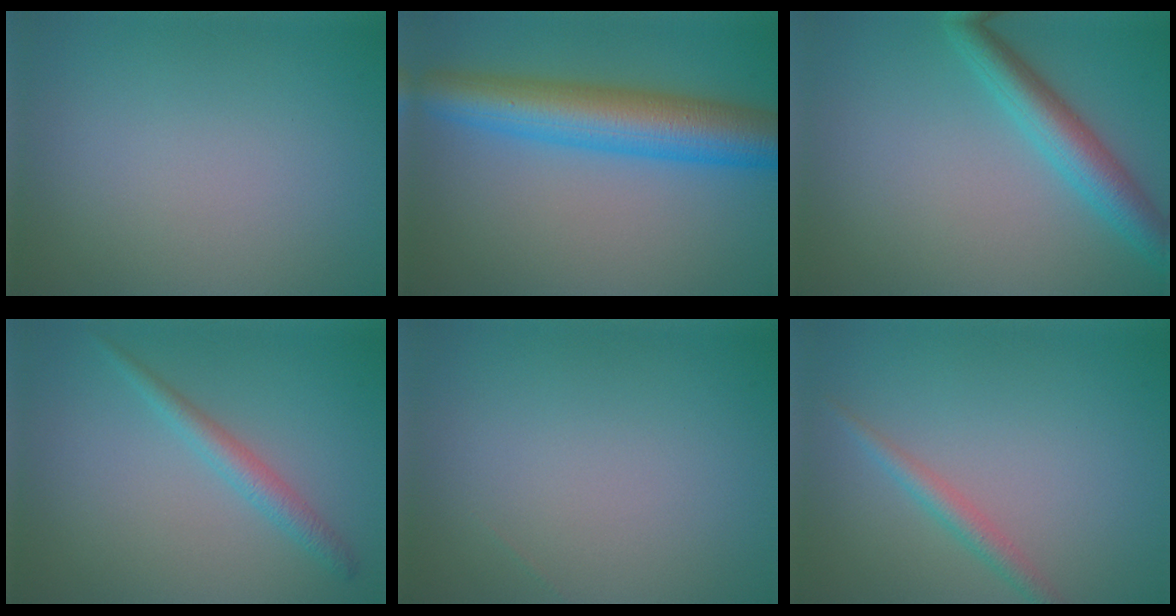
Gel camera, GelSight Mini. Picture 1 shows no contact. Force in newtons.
{"total": 8.1, "press": 8.1, "slide": 0.2}
{"total": 4.0, "press": 4.0, "slide": 0.1}
{"total": 2.2, "press": 2.2, "slide": 0.1}
{"total": 0.0}
{"total": 1.8, "press": 1.8, "slide": 0.0}